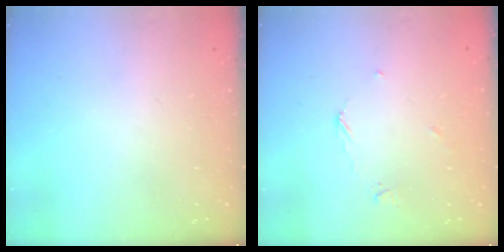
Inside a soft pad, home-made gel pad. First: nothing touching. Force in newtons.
{"total": 3.5, "press": 3.5, "slide": 0.5}